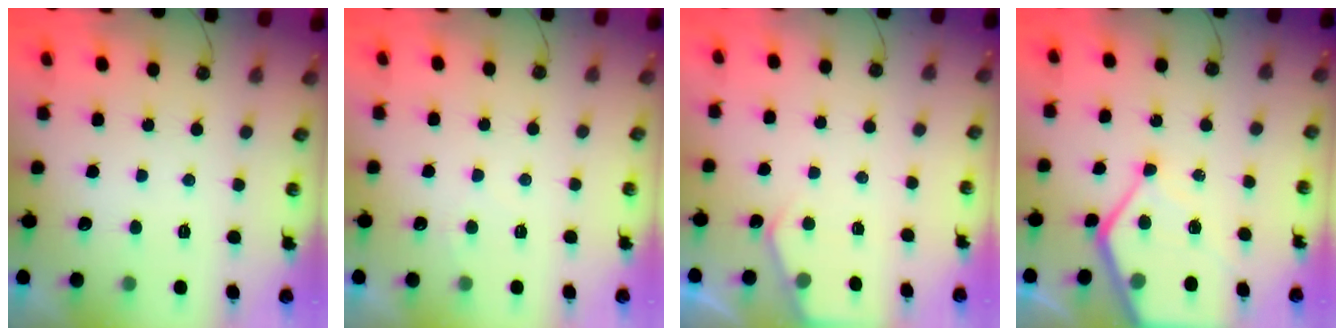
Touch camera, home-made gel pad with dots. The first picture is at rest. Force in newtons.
{"total": 3.9, "press": 3.8, "slide": 0.5}
{"total": 3.9, "press": 3.9, "slide": 0.5}
{"total": 11.0, "press": 11.0, "slide": 0.9}